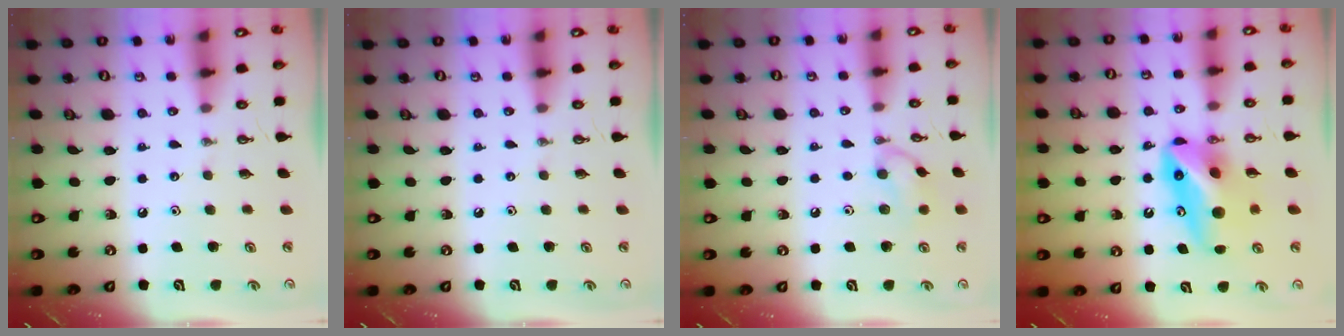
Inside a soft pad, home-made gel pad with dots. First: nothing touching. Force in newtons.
{"total": 0.0}
{"total": 8.4, "press": 8.4, "slide": 0.3}
{"total": 10.5, "press": 10.4, "slide": 1.6}